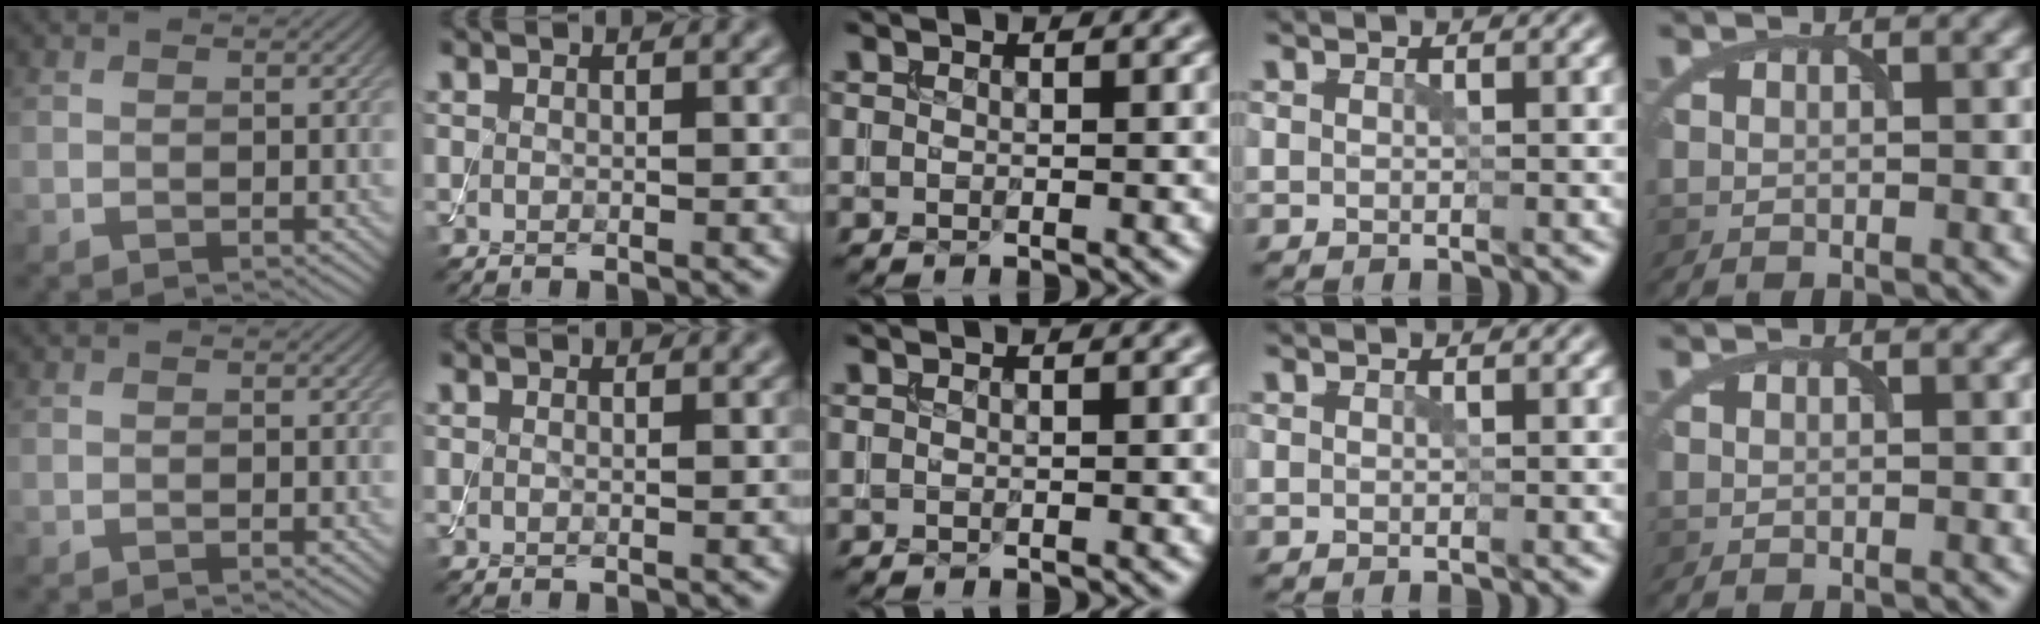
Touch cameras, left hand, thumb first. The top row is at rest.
{"thumb": {"total": 0.5, "force": [-0.3, 0.0, 0.4], "torque": [-0.008, -0.001, -0.008]}, "middle": {"total": 0.6, "force": [0.3, 0.3, 0.4], "torque": [0.002, -0.004, 0.002]}}